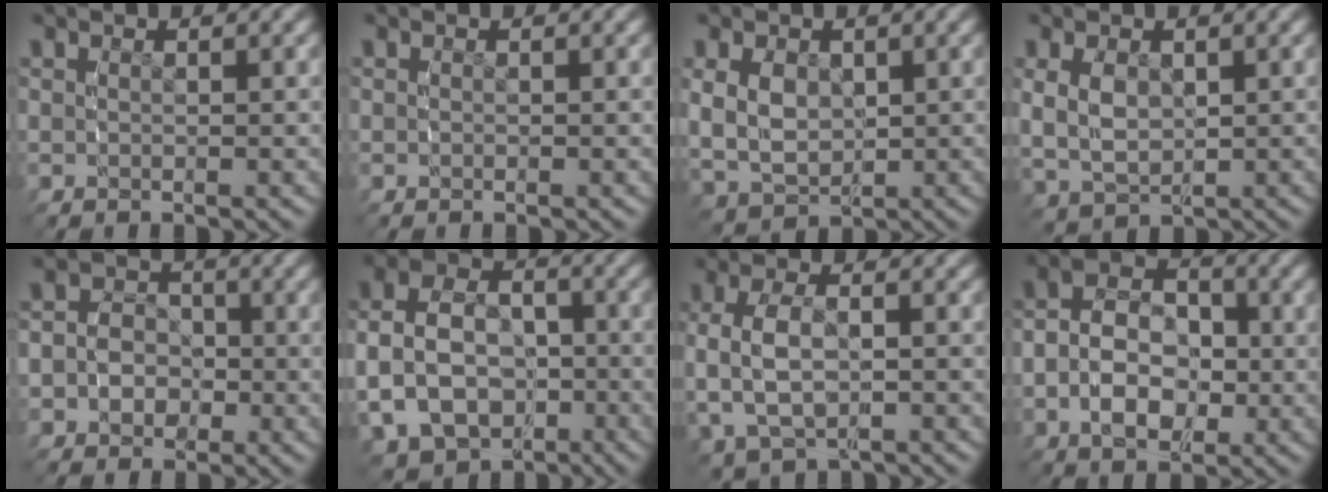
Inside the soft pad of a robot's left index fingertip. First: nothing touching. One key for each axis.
{"total": 0.0}
{"total": 6.6, "fx": 0.3, "fy": 5.5, "fz": 3.8, "tx": -0.094, "ty": -0.030, "tz": 0.020}
{"total": 5.3, "fx": 0.4, "fy": 4.2, "fz": 3.3, "tx": -0.084, "ty": -0.022, "tz": 0.023}
{"total": 7.0, "fx": -1.5, "fy": 6.4, "fz": 2.4, "tx": -0.053, "ty": -0.020, "tz": -0.035}
{"total": 12.0, "fx": -3.7, "fy": 9.9, "fz": 5.6, "tx": -0.120, "ty": -0.053, "tz": -0.056}
{"total": 5.4, "fx": -0.3, "fy": 3.6, "fz": 4.0, "tx": -0.103, "ty": -0.015, "tz": 0.010}
{"total": 8.8, "fx": -0.8, "fy": 6.7, "fz": 5.7, "tx": -0.103, "ty": -0.009, "tz": -0.017}